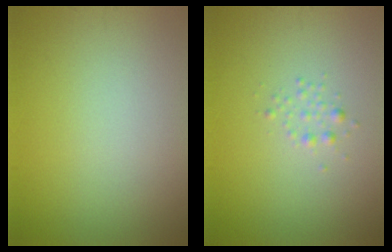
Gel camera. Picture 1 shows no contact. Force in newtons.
{"total": 0.9, "press": 0.9, "slide": 0.0}